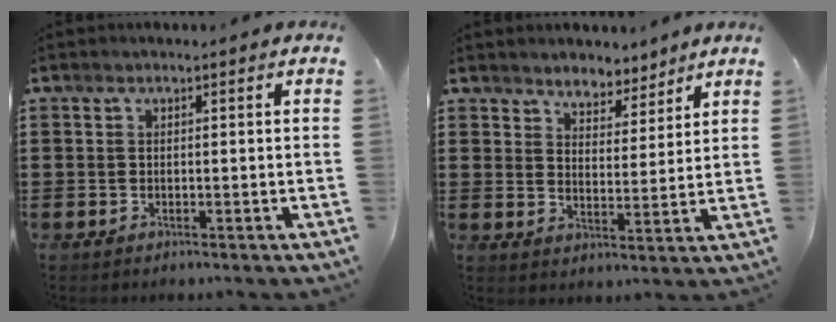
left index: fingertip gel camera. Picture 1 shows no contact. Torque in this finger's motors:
{"motor_torque": [0.91, 0.67, 0.25, 0.01]}